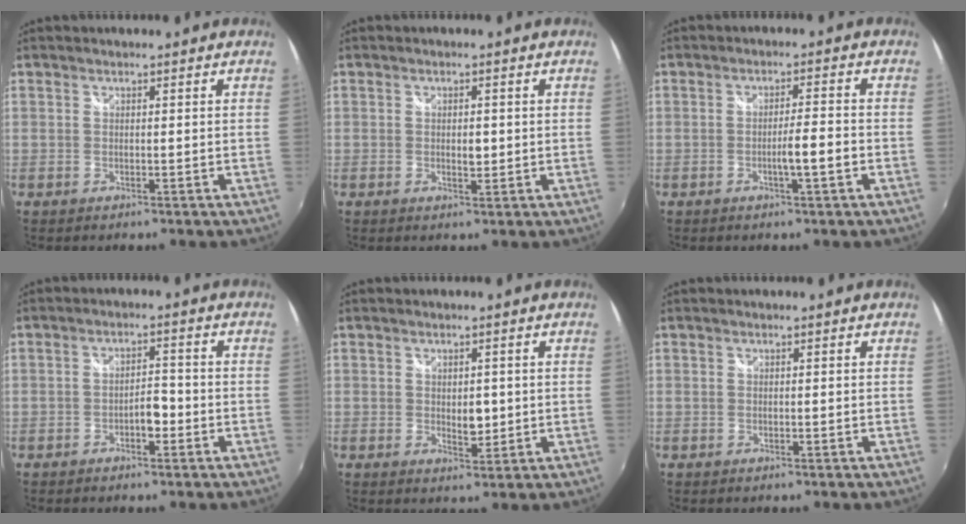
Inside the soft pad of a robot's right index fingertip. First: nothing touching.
{"total": 2.3, "force": [-0.1, 1.2, 2.0], "torque": [-0.031, -0.002, -0.001]}
{"total": 4.2, "force": [-1.6, -0.2, 3.8], "torque": [-0.065, -0.002, -0.025]}
{"total": 3.3, "force": [-1.7, 1.4, 2.4], "torque": [-0.043, 0.004, -0.028]}
{"total": 3.3, "force": [0.0, 2.1, 2.6], "torque": [-0.038, -0.006, 0.002]}
{"total": 0.0}